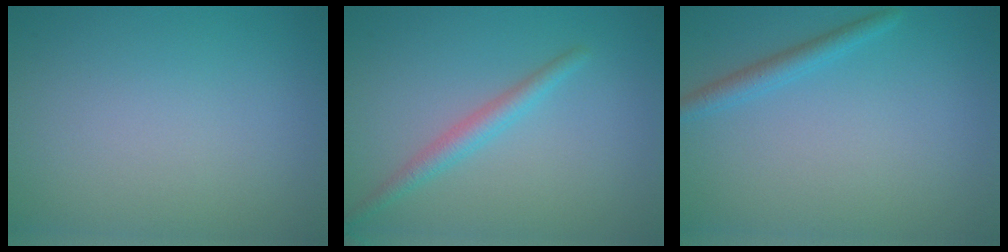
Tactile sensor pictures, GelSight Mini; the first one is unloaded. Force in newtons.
{"total": 2.1, "press": 2.1, "slide": 0.0}
{"total": 1.9, "press": 1.9, "slide": 0.2}